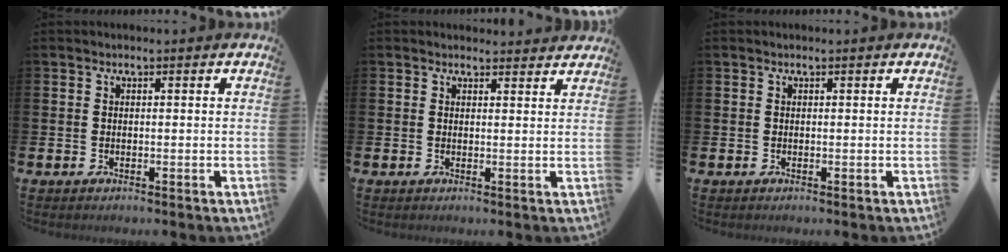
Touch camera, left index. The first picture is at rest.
{"total": 1.6, "force": [1.6, 0.4, 0.0], "torque": [0.007, -0.007, 0.027]}
{"total": 0.0}